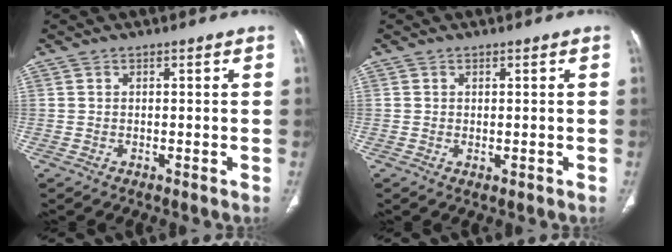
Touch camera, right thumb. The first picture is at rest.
{"total": 0.8, "force": [-0.2, 0.3, 0.7], "torque": [-0.015, -0.005, 0.000]}